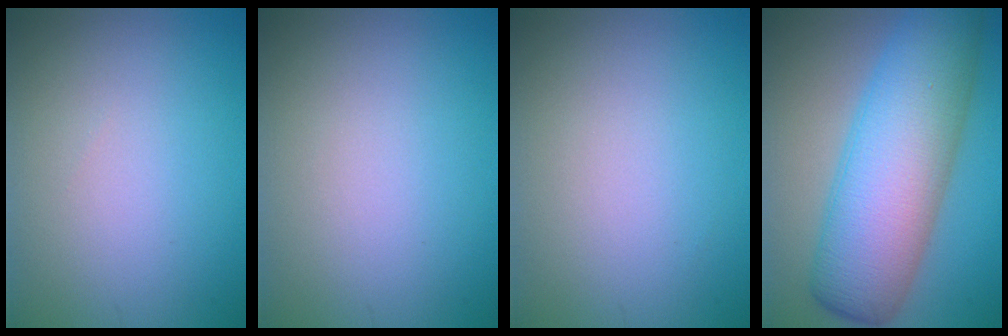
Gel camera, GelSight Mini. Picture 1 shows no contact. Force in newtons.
{"total": 0.0}
{"total": 0.0}
{"total": 11.5, "press": 11.5, "slide": 0.2}